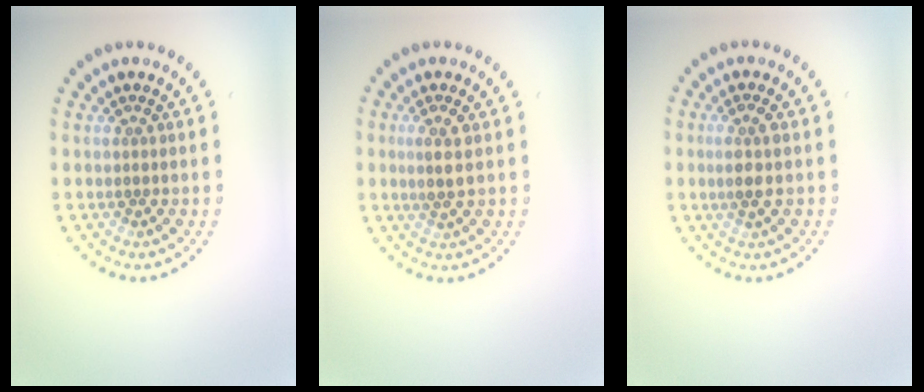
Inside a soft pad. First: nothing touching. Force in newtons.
{"total": 1.7, "press": 1.5, "slide": 0.8}
{"total": 2.0, "press": 1.7, "slide": 1.1}